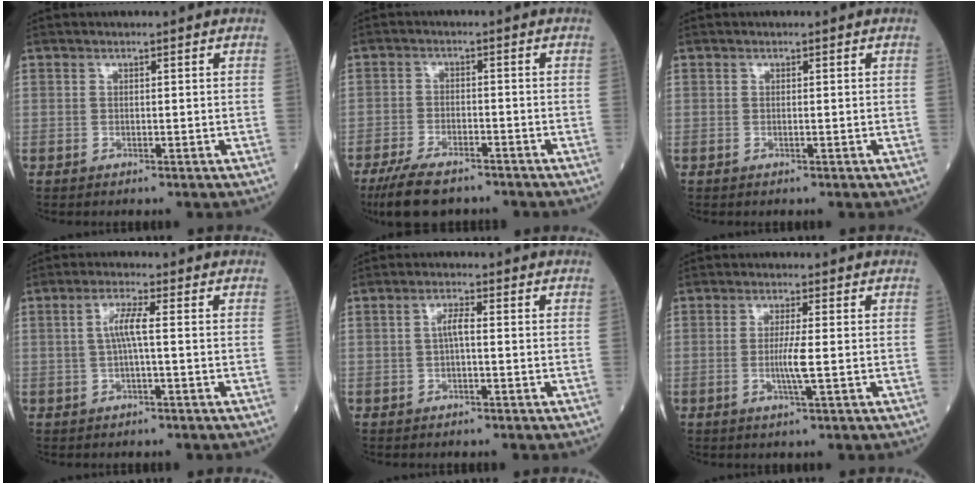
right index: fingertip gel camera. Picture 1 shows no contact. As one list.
[{"total": 8.5, "force": [-6.7, 2.6, 4.5], "torque": [-0.087, -0.016, -0.115]}, {"total": 0.0}, {"total": 3.6, "force": [0.1, 0.2, 3.6], "torque": [-0.071, 0.008, 0.003]}, {"total": 2.3, "force": [-0.1, 0.4, 2.2], "torque": [-0.041, 0.004, -0.004]}, {"total": 3.5, "force": [-0.6, -0.4, 3.4], "torque": [-0.069, -0.006, -0.012]}]